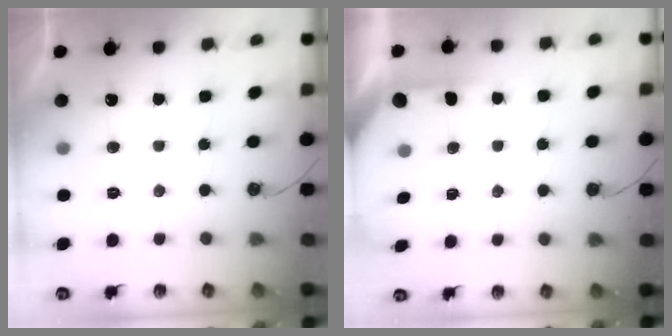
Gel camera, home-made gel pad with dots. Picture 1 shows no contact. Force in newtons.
{"total": 2.2, "press": 2.2, "slide": 0.3}